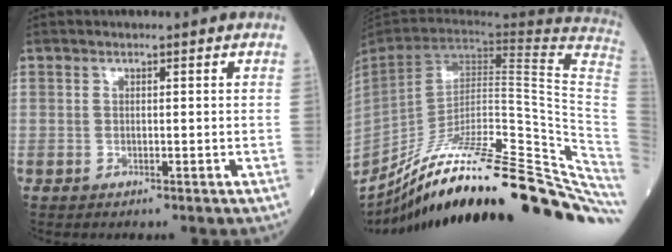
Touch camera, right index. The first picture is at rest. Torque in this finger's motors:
{"motor_torque": [0.00, -2.14, 0.92, 0.21]}